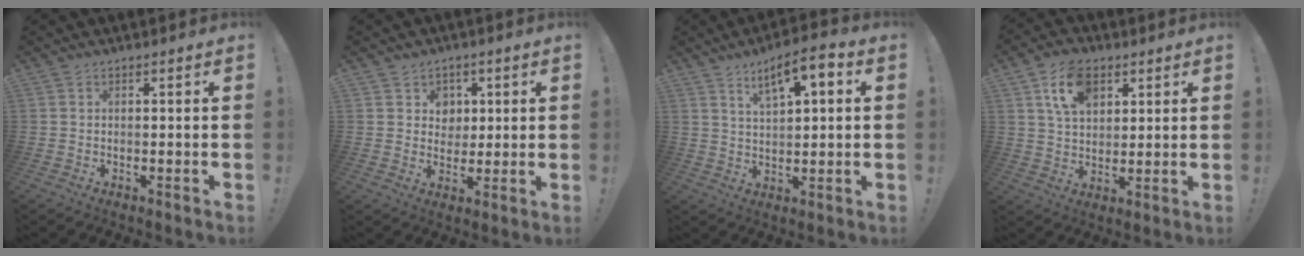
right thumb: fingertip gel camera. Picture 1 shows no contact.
{"total": 5.9, "force": [2.1, 5.5, 0.3], "torque": [0.001, -0.021, 0.041]}
{"total": 9.0, "force": [4.3, 3.0, 7.3], "torque": [-0.110, -0.017, 0.070]}
{"total": 11.8, "force": [5.9, 7.7, 6.7], "torque": [-0.108, -0.010, 0.110]}